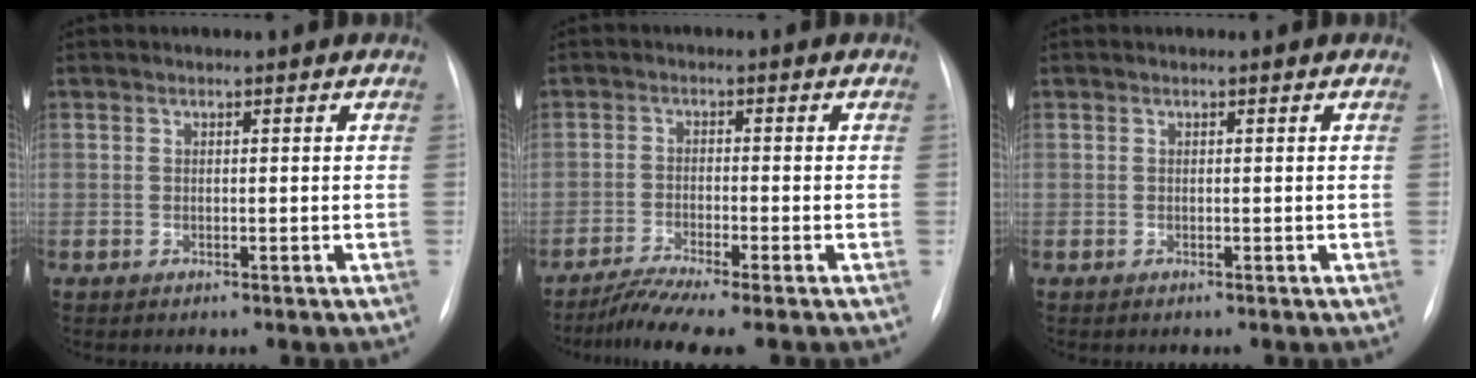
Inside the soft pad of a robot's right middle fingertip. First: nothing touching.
{"total": 5.4, "force": [-4.4, -0.7, 3.0], "torque": [-0.060, -0.017, -0.082]}
{"total": 0.0}